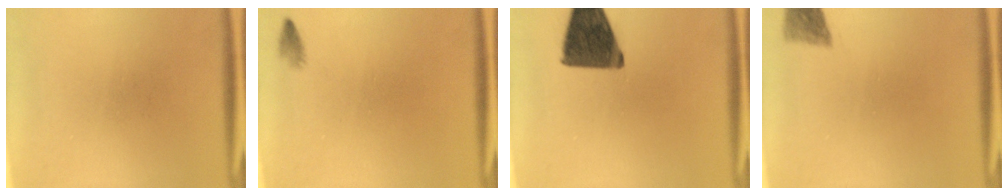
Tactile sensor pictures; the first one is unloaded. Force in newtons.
{"total": 0.8}
{"total": 13.2}
{"total": 2.8}